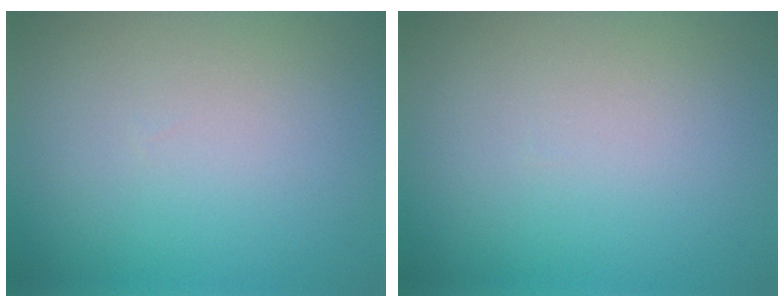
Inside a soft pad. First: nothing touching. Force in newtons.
{"total": 0.0}